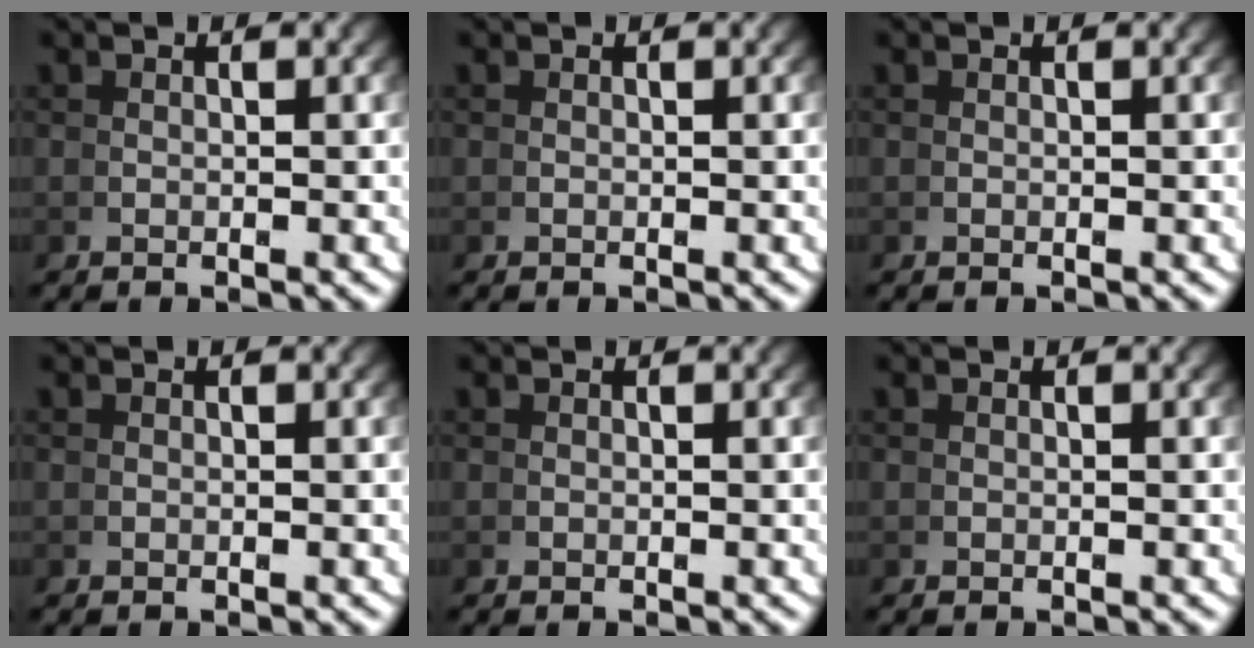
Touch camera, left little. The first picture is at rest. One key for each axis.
{"total": 0.0}
{"total": 0.0}
{"total": 0.0}
{"total": 0.0}
{"total": 0.0}